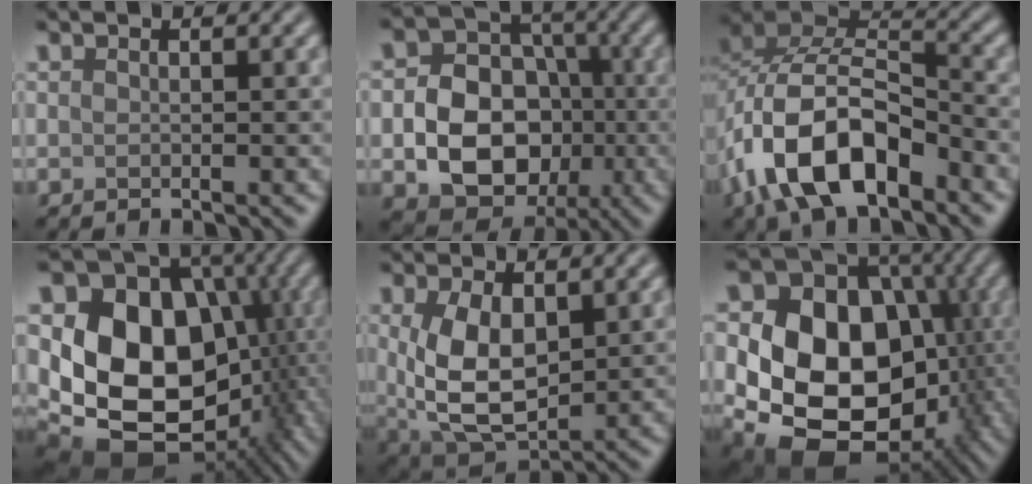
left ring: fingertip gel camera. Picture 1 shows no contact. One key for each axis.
{"total": 9.3, "fx": -2.2, "fy": 7.2, "fz": 5.5, "tx": -0.090, "ty": -0.007, "tz": -0.043}
{"total": 11.0, "fx": -5.0, "fy": 5.8, "fz": 7.9, "tx": -0.148, "ty": 0.013, "tz": -0.099}
{"total": 16.5, "fx": -0.9, "fy": 13.0, "fz": 10.1, "tx": -0.161, "ty": -0.024, "tz": -0.002}
{"total": 7.7, "fx": 0.9, "fy": 4.5, "fz": 6.2, "tx": -0.133, "ty": -0.010, "tz": 0.021}
{"total": 18.1, "fx": -2.1, "fy": 14.1, "fz": 11.2, "tx": -0.150, "ty": -0.021, "tz": -0.033}